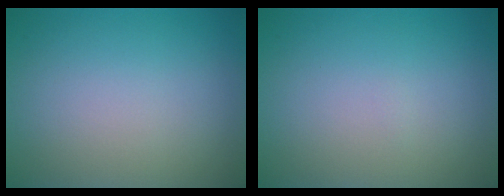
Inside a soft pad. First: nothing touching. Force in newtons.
{"total": 0.0}